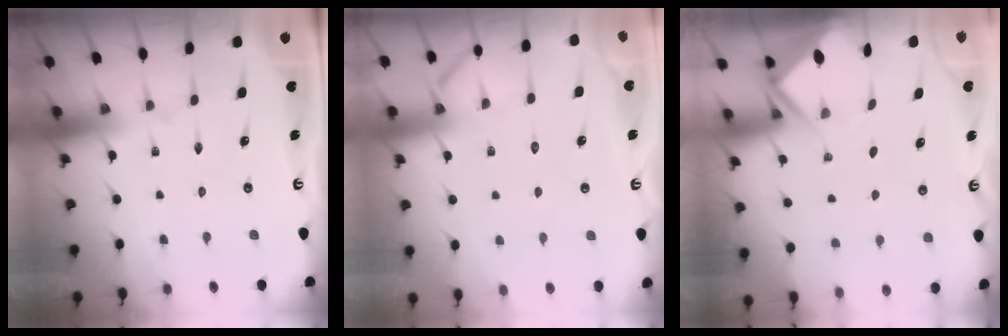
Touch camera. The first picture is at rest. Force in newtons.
{"total": 5.0, "press": 4.9, "slide": 0.7}
{"total": 2.5, "press": 2.5, "slide": 0.2}